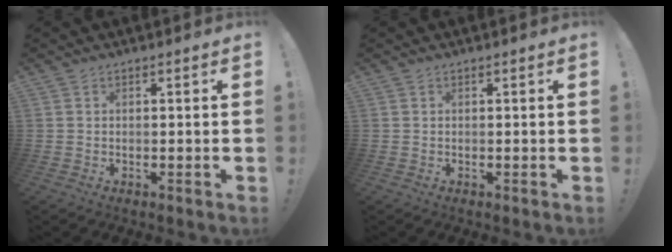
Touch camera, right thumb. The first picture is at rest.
{"total": 0.0}